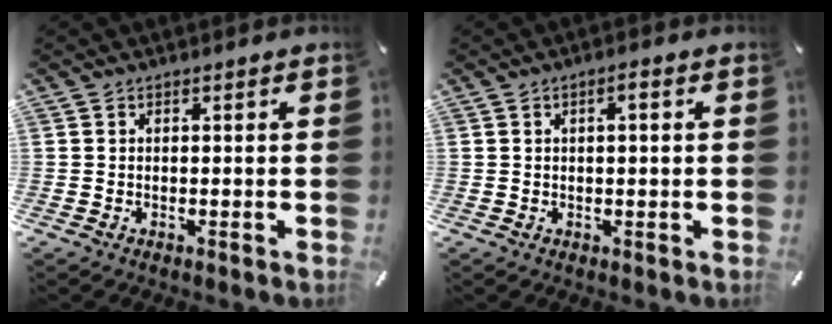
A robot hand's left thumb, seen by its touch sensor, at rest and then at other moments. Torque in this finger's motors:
{"motor_torque": [-0.11, -0.28, 0.02, 0.15, -0.01]}